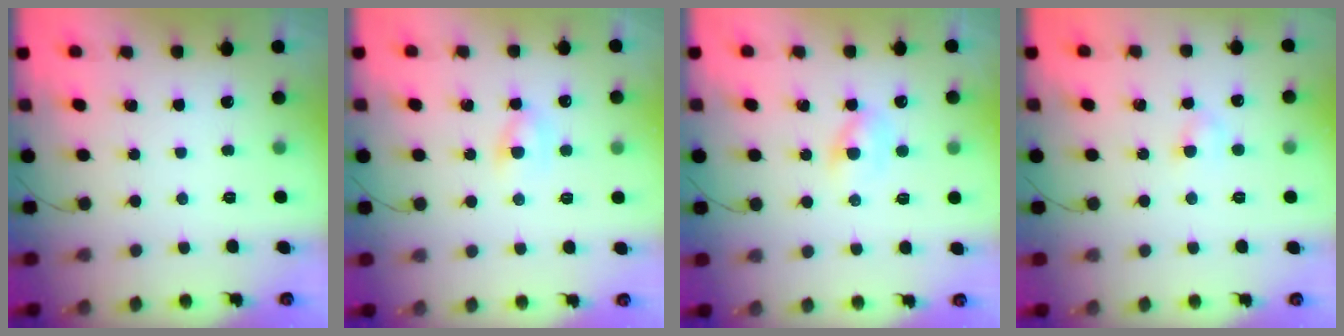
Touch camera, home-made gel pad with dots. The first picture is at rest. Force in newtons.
{"total": 3.5, "press": 3.3, "slide": 1.2}
{"total": 2.7, "press": 2.5, "slide": 0.9}
{"total": 2.8, "press": 2.6, "slide": 1.0}